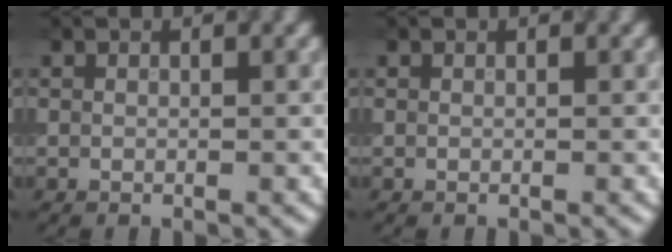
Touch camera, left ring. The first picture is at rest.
{"total": 0.0}